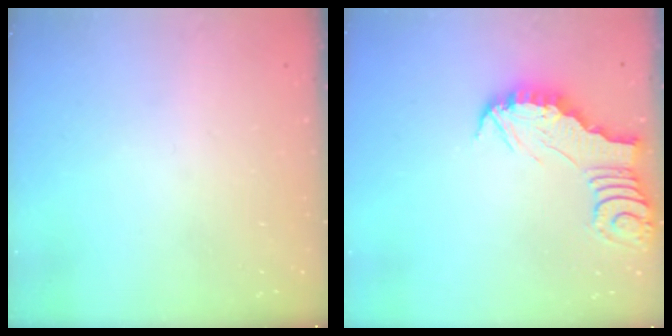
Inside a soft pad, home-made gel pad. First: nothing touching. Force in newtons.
{"total": 2.9, "press": 2.9, "slide": 0.3}